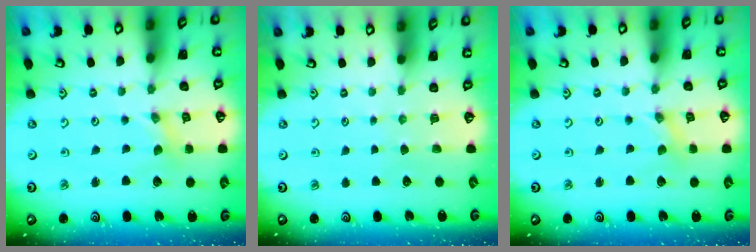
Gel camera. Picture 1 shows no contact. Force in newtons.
{"total": 0.0}
{"total": 0.0}